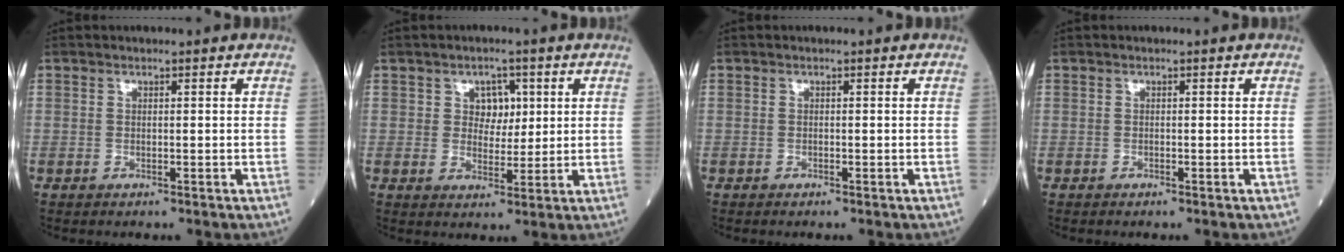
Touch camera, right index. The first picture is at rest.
{"total": 4.0, "force": [1.2, 3.1, 2.1], "torque": [-0.019, 0.006, 0.019]}
{"total": 0.5, "force": [-0.4, 0.1, 0.3], "torque": [-0.007, -0.001, -0.007]}
{"total": 0.6, "force": [-0.5, 0.1, 0.3], "torque": [-0.007, -0.001, -0.007]}